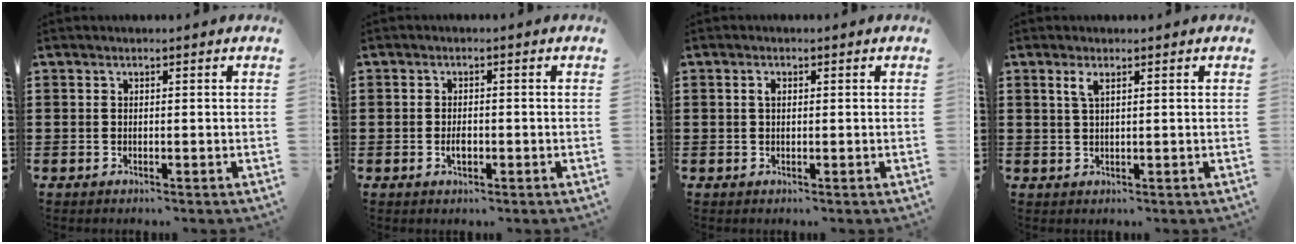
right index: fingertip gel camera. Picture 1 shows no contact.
{"total": 1.9, "force": [-0.6, 1.0, 1.5], "torque": [-0.029, 0.000, -0.010]}
{"total": 1.2, "force": [0.3, 0.7, 1.0], "torque": [-0.021, 0.005, 0.004]}
{"total": 1.9, "force": [0.9, 0.5, 1.6], "torque": [-0.035, 0.004, 0.015]}